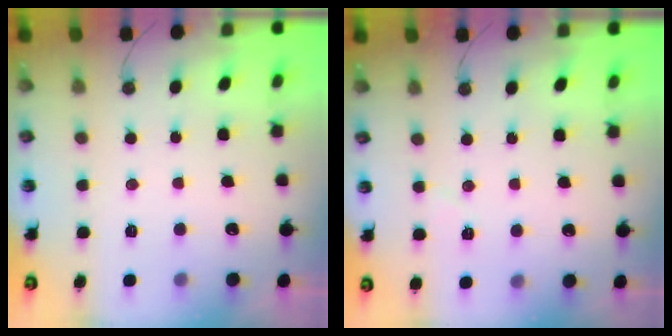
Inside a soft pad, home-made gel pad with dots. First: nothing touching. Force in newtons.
{"total": 3.0, "press": 2.8, "slide": 1.0}